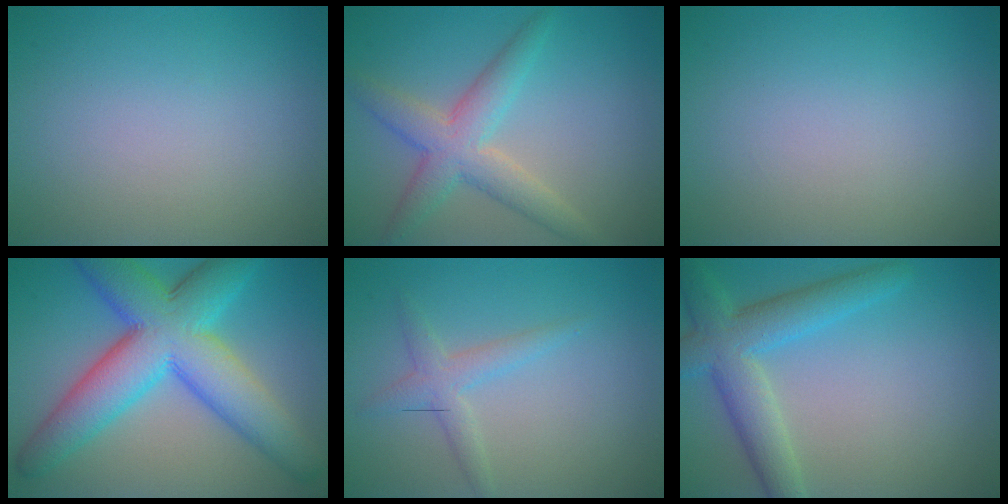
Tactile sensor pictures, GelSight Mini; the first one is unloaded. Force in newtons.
{"total": 4.6, "press": 4.5, "slide": 0.1}
{"total": 0.0}
{"total": 11.0, "press": 11.0, "slide": 0.1}
{"total": 2.1, "press": 2.1, "slide": 0.1}
{"total": 5.5, "press": 5.5, "slide": 0.3}